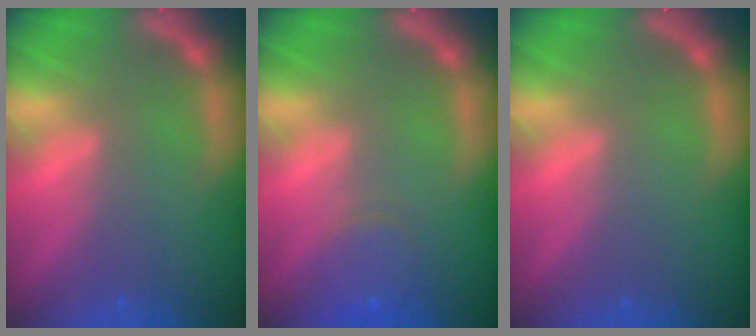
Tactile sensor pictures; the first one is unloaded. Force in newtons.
{"total": 3.0}
{"total": 0.0}